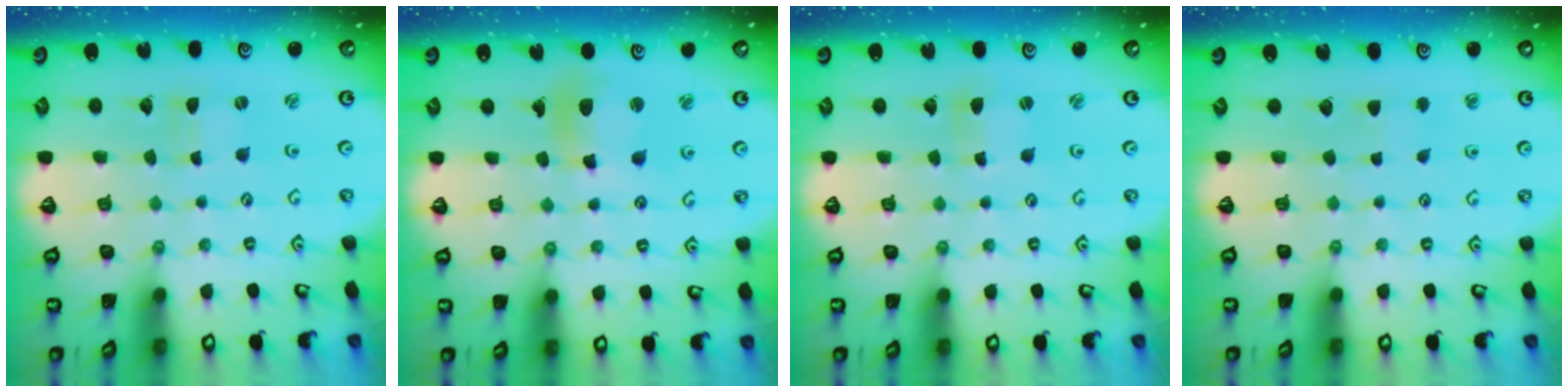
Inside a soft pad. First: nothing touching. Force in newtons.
{"total": 11.0, "press": 10.8, "slide": 1.9}
{"total": 1.6, "press": 1.6, "slide": 0.3}
{"total": 2.4, "press": 2.4, "slide": 0.3}